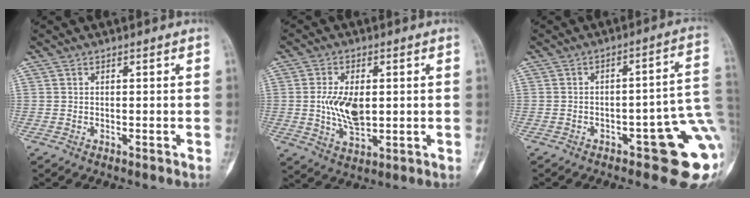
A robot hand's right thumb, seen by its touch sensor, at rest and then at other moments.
{"total": 8.8, "force": [0.3, 4.7, 7.4], "torque": [-0.137, -0.008, 0.012]}
{"total": 14.1, "force": [-4.3, 4.7, 12.6], "torque": [-0.107, 0.035, -0.045]}